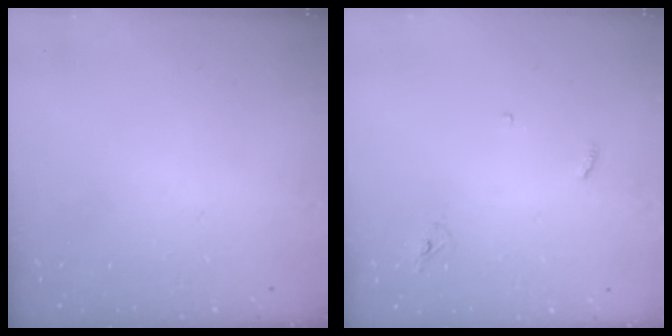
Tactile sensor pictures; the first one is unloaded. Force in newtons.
{"total": 2.9, "press": 2.9, "slide": 0.2}